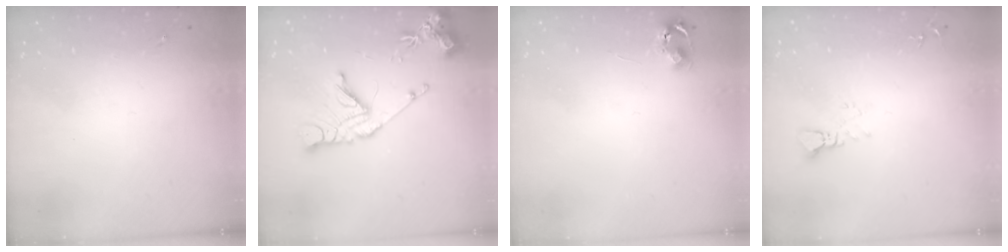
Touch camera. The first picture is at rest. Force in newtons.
{"total": 15.4, "press": 15.3, "slide": 1.8}
{"total": 5.3, "press": 5.3, "slide": 0.5}
{"total": 3.4, "press": 3.4, "slide": 0.2}